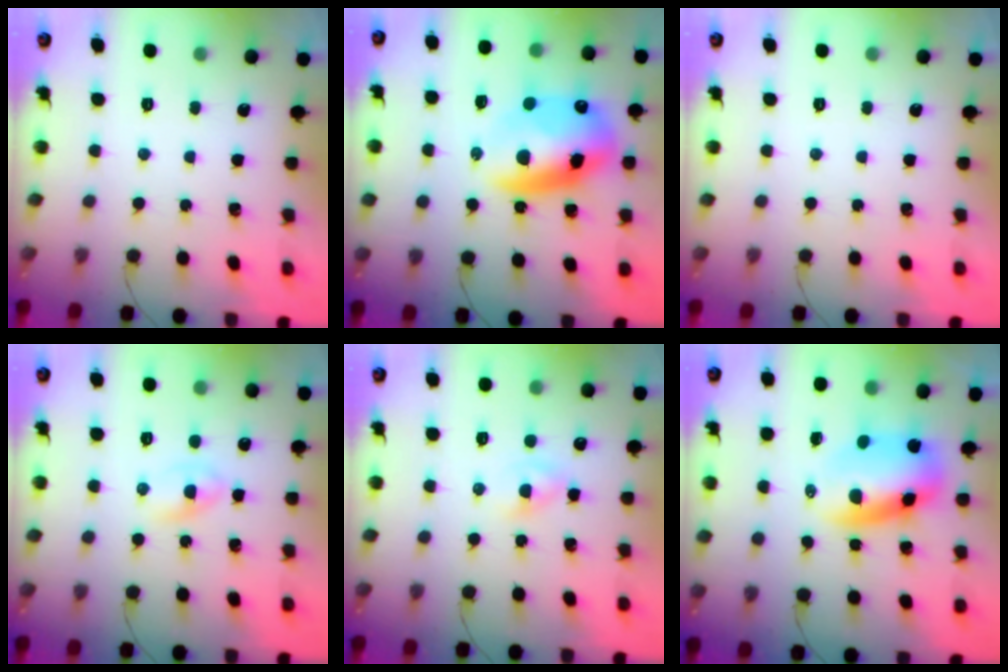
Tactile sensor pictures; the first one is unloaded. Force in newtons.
{"total": 15.6, "press": 15.2, "slide": 3.4}
{"total": 0.0}
{"total": 1.9, "press": 1.7, "slide": 0.8}
{"total": 2.2, "press": 2.0, "slide": 1.0}
{"total": 8.6, "press": 8.3, "slide": 2.3}